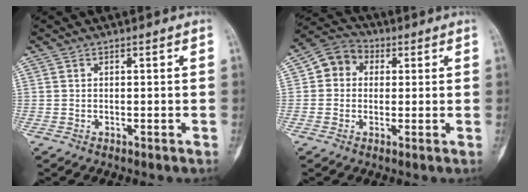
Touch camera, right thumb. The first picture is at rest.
{"total": 6.9, "force": [1.3, 5.9, 3.2], "torque": [-0.030, 0.015, 0.009]}